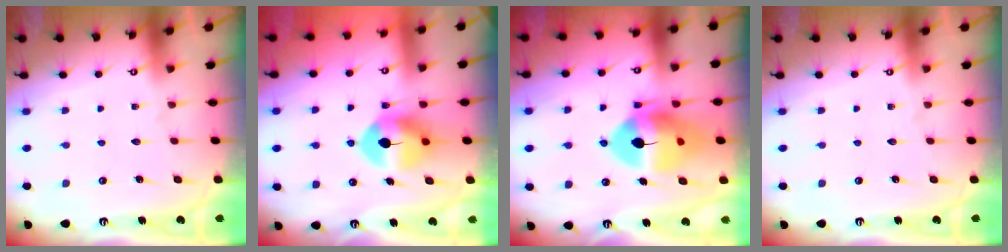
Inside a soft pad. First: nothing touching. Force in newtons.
{"total": 9.2, "press": 9.1, "slide": 1.3}
{"total": 15.4, "press": 15.2, "slide": 2.4}
{"total": 0.0}